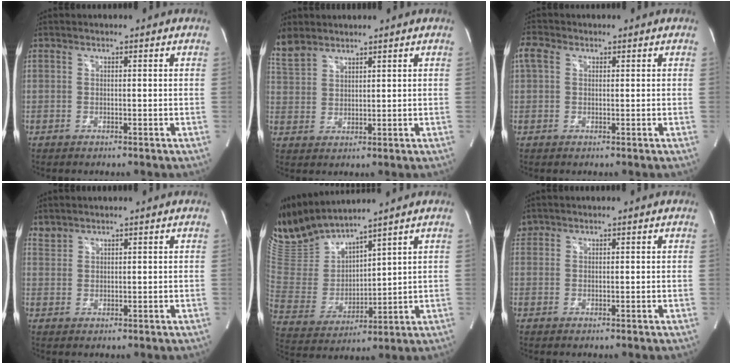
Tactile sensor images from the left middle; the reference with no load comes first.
{"total": 6.2, "force": [5.4, 2.7, 1.7], "torque": [-0.048, 0.014, 0.121]}
{"total": 2.8, "force": [1.0, 2.1, 1.6], "torque": [-0.050, 0.023, 0.022]}
{"total": 1.7, "force": [1.6, 0.4, -0.1], "torque": [0.001, 0.008, 0.036]}
{"total": 12.0, "force": [11.3, 0.7, 4.1], "torque": [-0.102, -0.004, 0.243]}
{"total": 1.6, "force": [1.3, 1.0, 0.0], "torque": [0.000, 0.015, 0.025]}